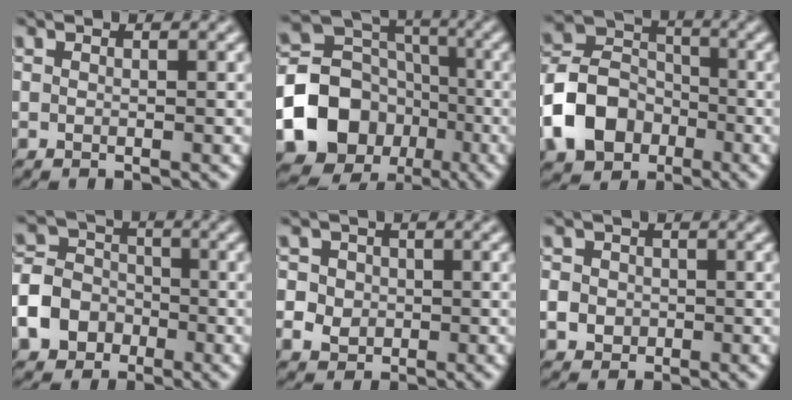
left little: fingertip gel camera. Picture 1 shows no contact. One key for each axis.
{"total": 14.6, "fx": -5.4, "fy": 12.4, "fz": 5.5, "tx": -0.115, "ty": -0.031, "tz": -0.109}
{"total": 7.8, "fx": -3.2, "fy": 5.8, "fz": 4.2, "tx": -0.082, "ty": 0.006, "tz": -0.074}
{"total": 7.0, "fx": -3.1, "fy": 5.7, "fz": 2.6, "tx": -0.044, "ty": -0.006, "tz": -0.081}
{"total": 5.3, "fx": 0.2, "fy": 4.9, "fz": 1.8, "tx": -0.035, "ty": 0.032, "tz": -0.016}
{"total": 5.5, "fx": -1.0, "fy": 5.1, "fz": 1.8, "tx": -0.036, "ty": 0.008, "tz": -0.041}